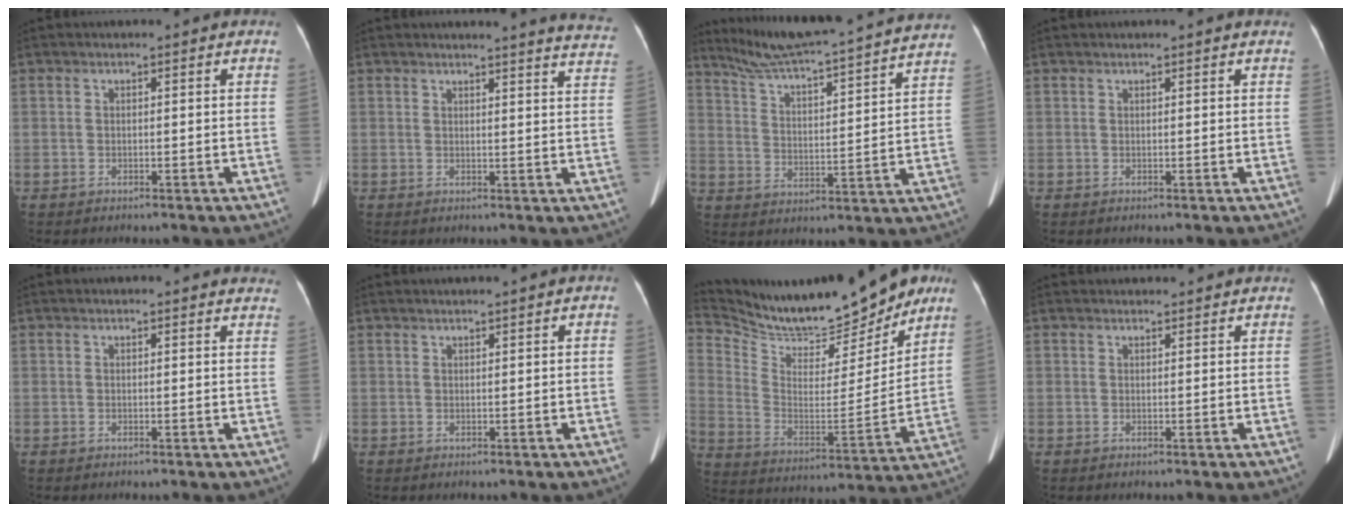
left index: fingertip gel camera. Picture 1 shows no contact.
{"total": 10.9, "force": [10.4, 0.0, 3.5], "torque": [-0.032, -0.050, 0.095]}
{"total": 24.3, "force": [22.4, -0.4, 9.6], "torque": [-0.157, -0.027, 0.305]}
{"total": 1.7, "force": [1.6, -0.2, 0.6], "torque": [-0.015, 0.021, 0.025]}
{"total": 7.6, "force": [7.3, 1.3, 1.7], "torque": [-0.001, 0.006, 0.057]}
{"total": 1.5, "force": [1.1, -0.3, 0.9], "torque": [-0.017, 0.014, 0.024]}
{"total": 21.7, "force": [19.4, 4.9, 8.5], "torque": [-0.161, -0.018, 0.305]}
{"total": 3.3, "force": [3.2, 0.3, 0.5], "torque": [-0.011, 0.026, 0.045]}